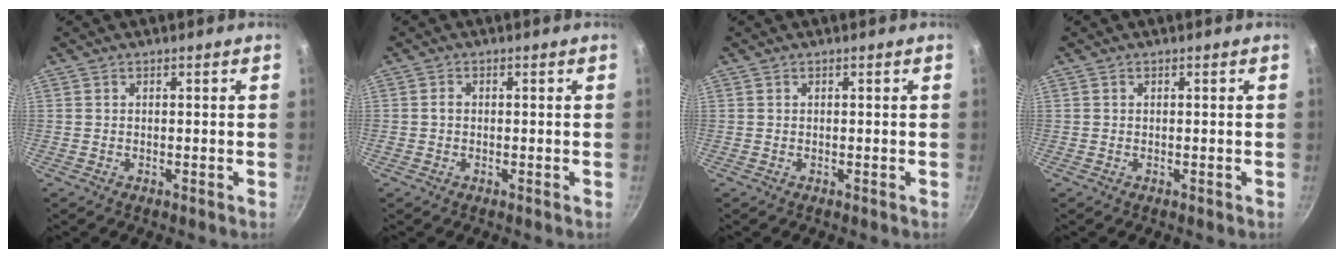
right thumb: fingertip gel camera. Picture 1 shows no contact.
{"total": 1.1, "force": [-0.1, 0.9, 0.6], "torque": [-0.010, 0.007, -0.003]}
{"total": 0.0}
{"total": 0.0}